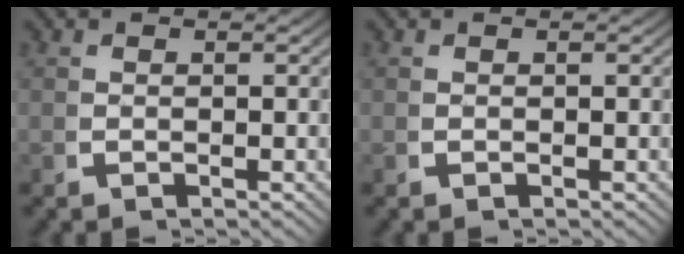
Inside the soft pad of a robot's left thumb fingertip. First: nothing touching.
{"total": 0.0}